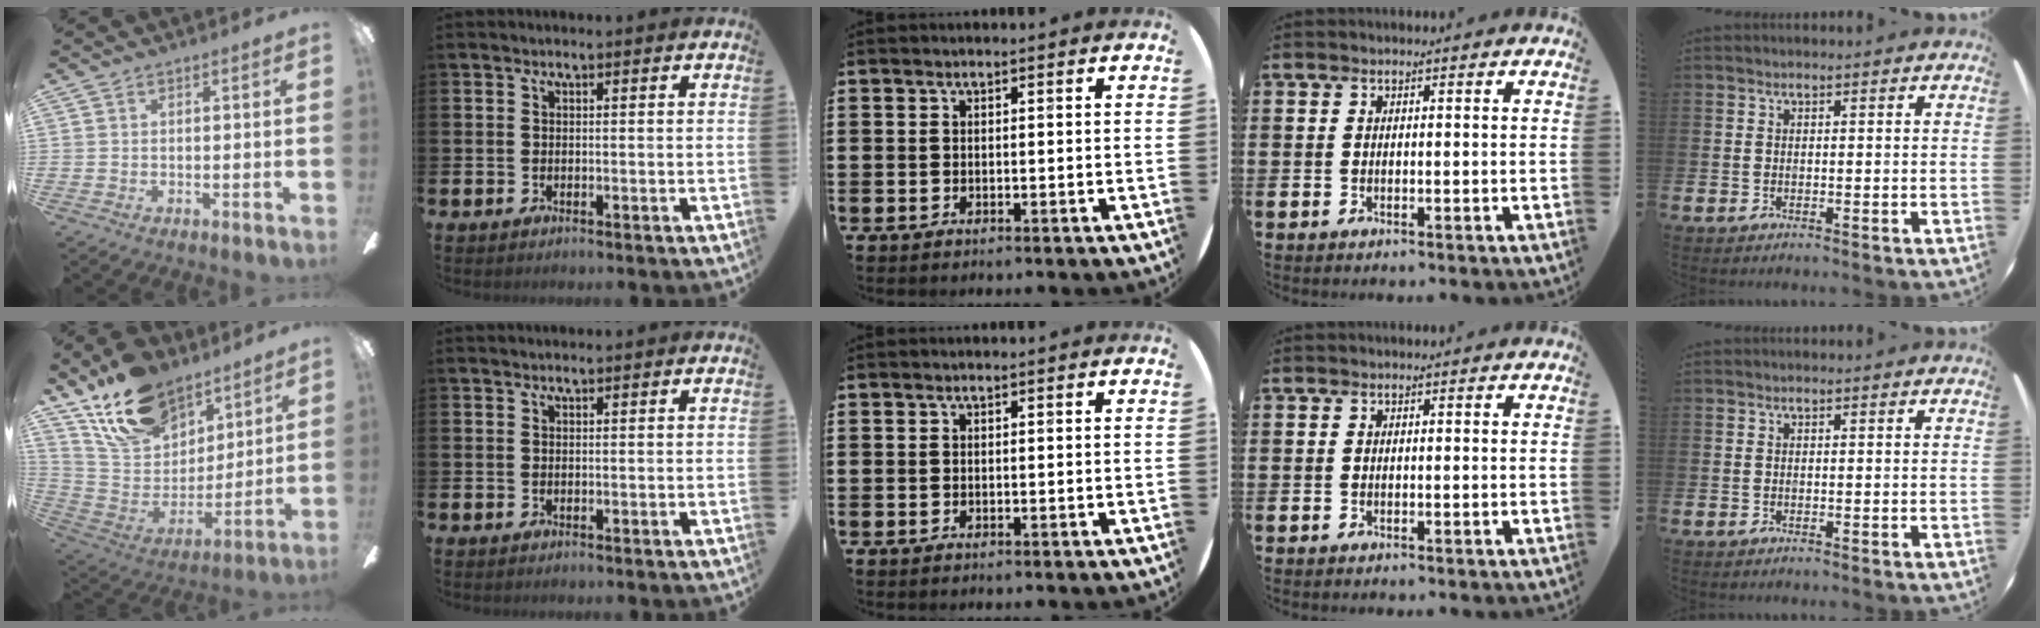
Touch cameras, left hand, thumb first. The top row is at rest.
{"thumb": {"total": 18.6, "force": [13.7, 10.1, 7.4], "torque": [-0.154, -0.074, 0.257]}, "index": {"total": 0.5, "force": [0.5, 0.0, 0.1], "torque": [0.002, -0.001, 0.009]}}